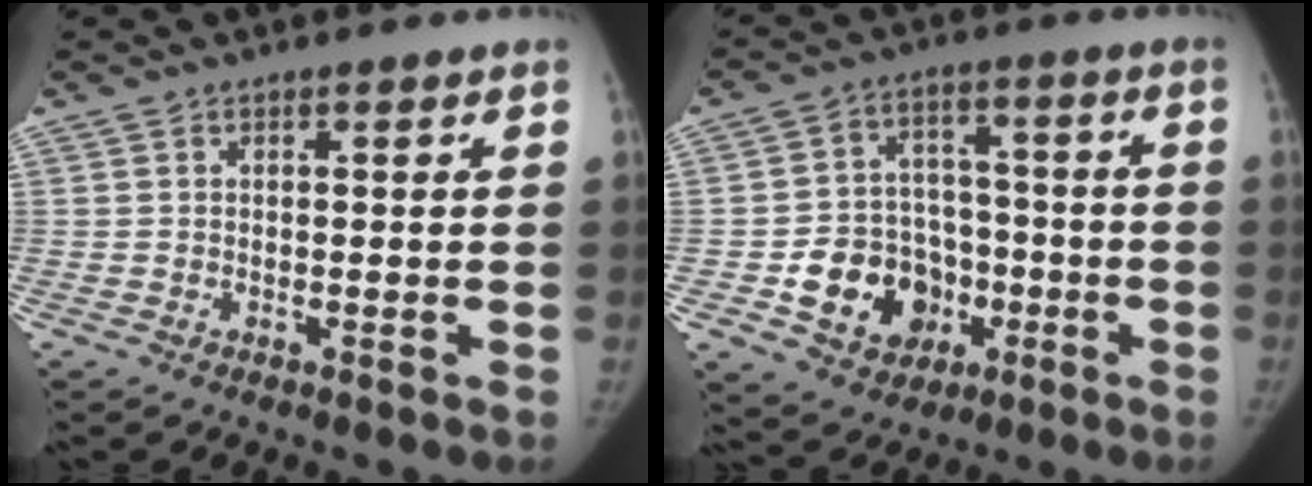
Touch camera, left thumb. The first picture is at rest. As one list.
[{"total": 14.1, "force": [-4.9, 11.4, 6.8], "torque": [-0.058, 0.040, -0.070]}]